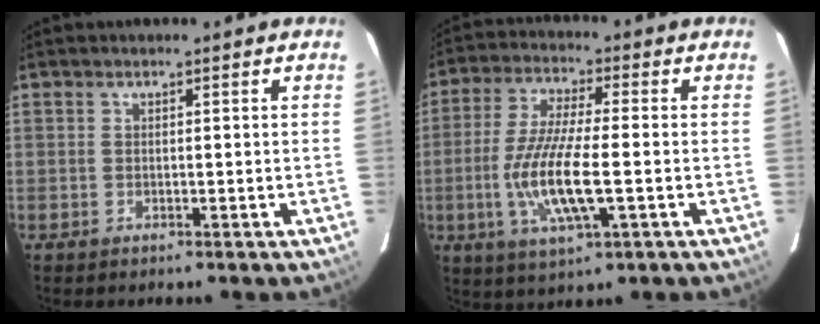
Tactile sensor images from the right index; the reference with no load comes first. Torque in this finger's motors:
{"motor_torque": [1.32, -0.81, 0.74, 0.21]}